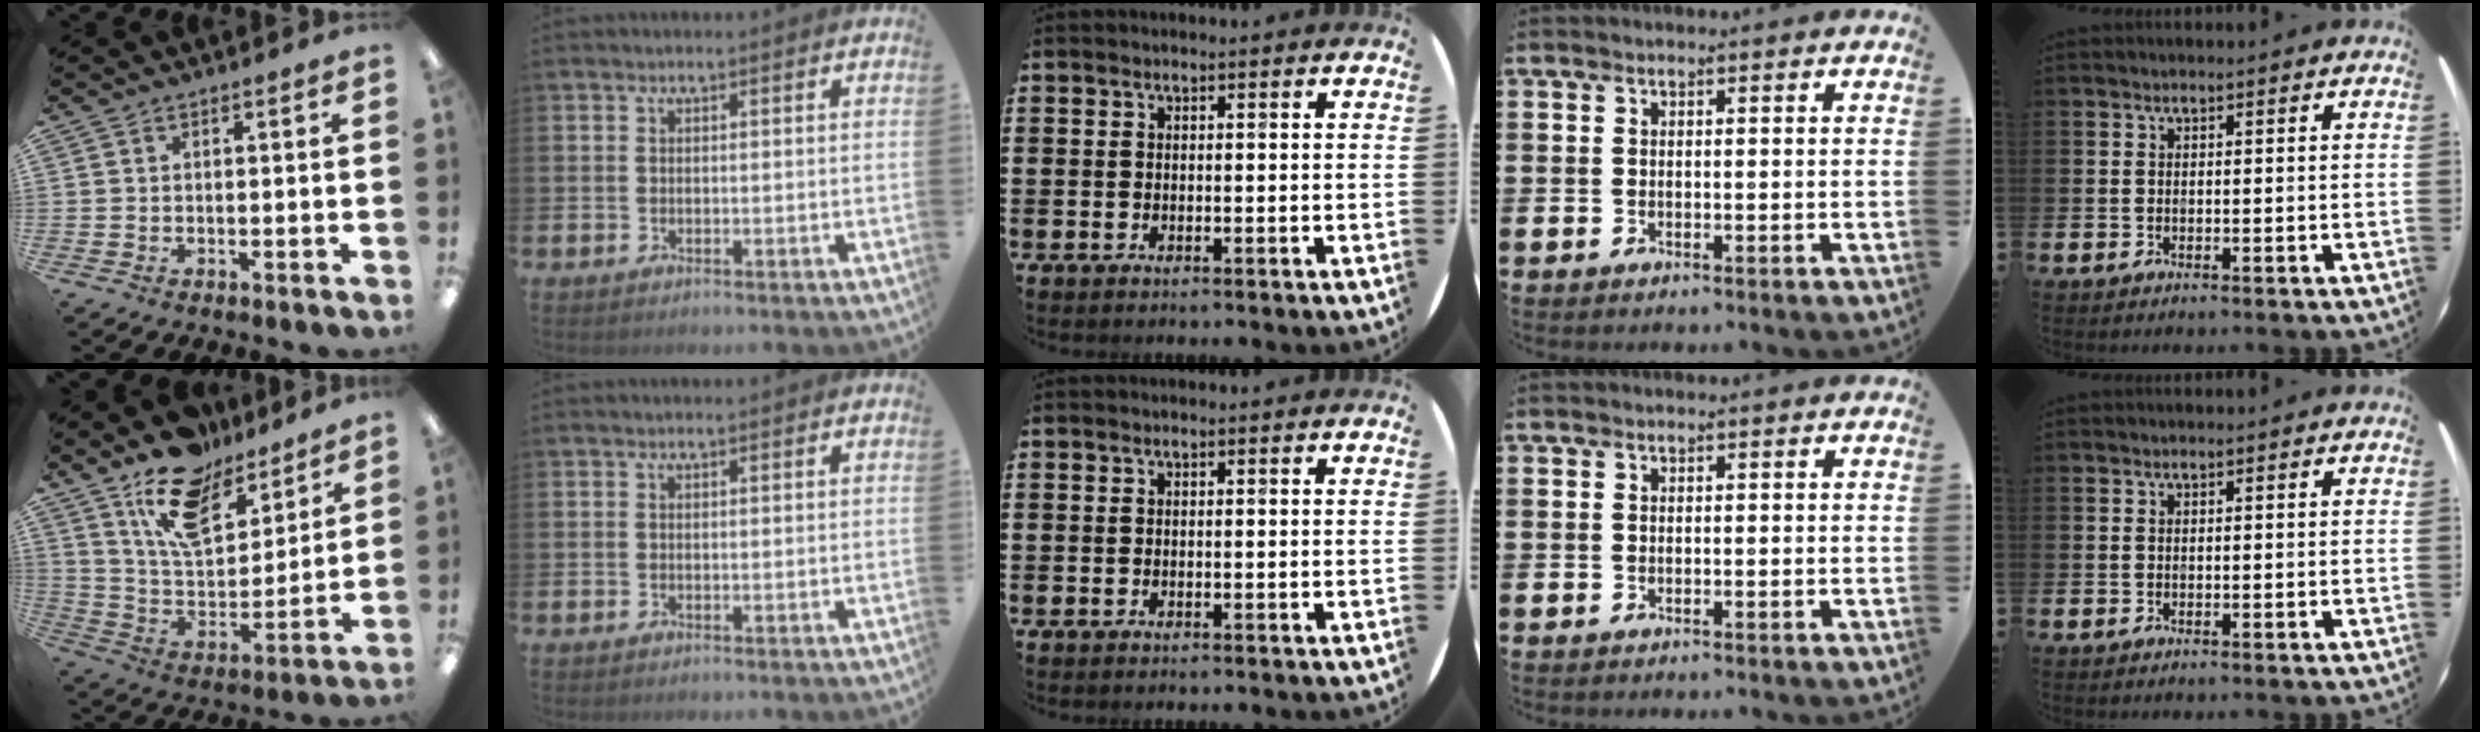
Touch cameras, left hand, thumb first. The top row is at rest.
{"thumb": {"total": 15.9, "force": [12.2, 7.2, 7.3], "torque": [-0.135, -0.068, 0.220]}}